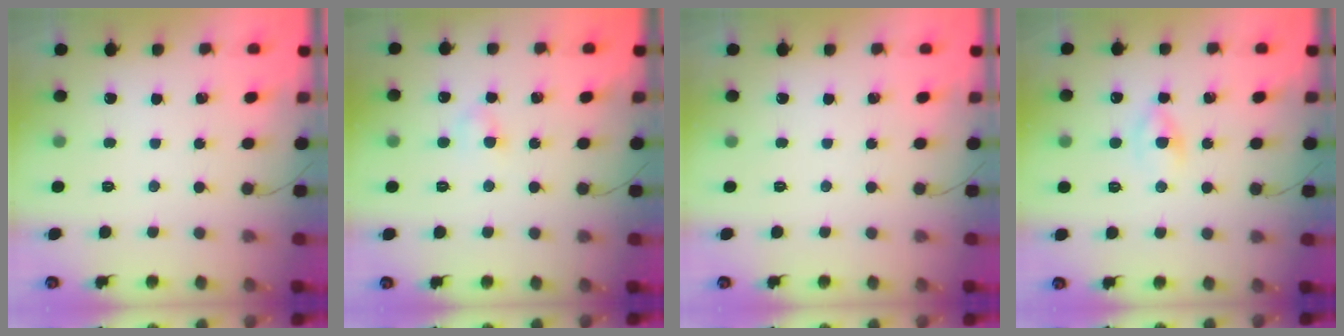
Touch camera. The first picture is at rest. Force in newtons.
{"total": 2.8, "press": 2.6, "slide": 1.0}
{"total": 0.0}
{"total": 1.7, "press": 1.4, "slide": 0.8}